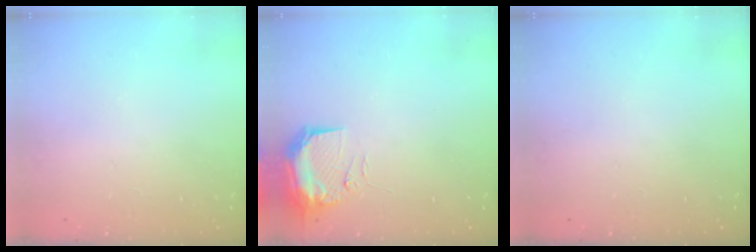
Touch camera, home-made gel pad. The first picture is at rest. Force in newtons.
{"total": 14.8, "press": 11.3, "slide": 9.5}
{"total": 0.0}